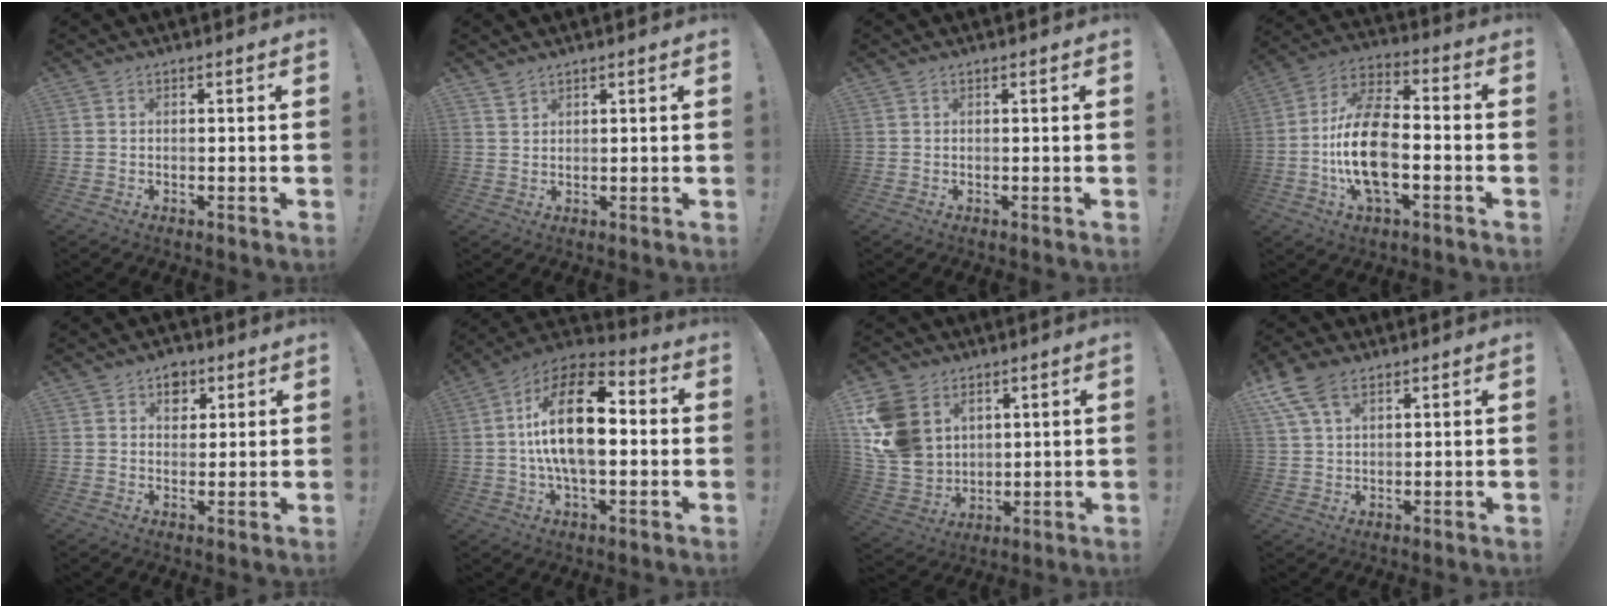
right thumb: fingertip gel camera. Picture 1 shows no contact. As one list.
[{"total": 2.1, "force": [1.8, 0.9, 0.6], "torque": [-0.002, -0.015, 0.034]}, {"total": 0.0}, {"total": 18.1, "force": [-4.1, 9.6, 14.8], "torque": [-0.295, 0.018, -0.069]}, {"total": 6.4, "force": [3.3, 5.2, 2.0], "torque": [-0.010, -0.017, 0.059]}, {"total": 20.8, "force": [0.6, 10.7, 17.8], "torque": [-0.311, 0.011, 0.003]}, {"total": 15.6, "force": [5.7, 12.4, 7.5], "torque": [-0.152, -0.026, 0.117]}, {"total": 9.6, "force": [5.6, 5.1, 5.9], "torque": [-0.116, -0.015, 0.109]}]